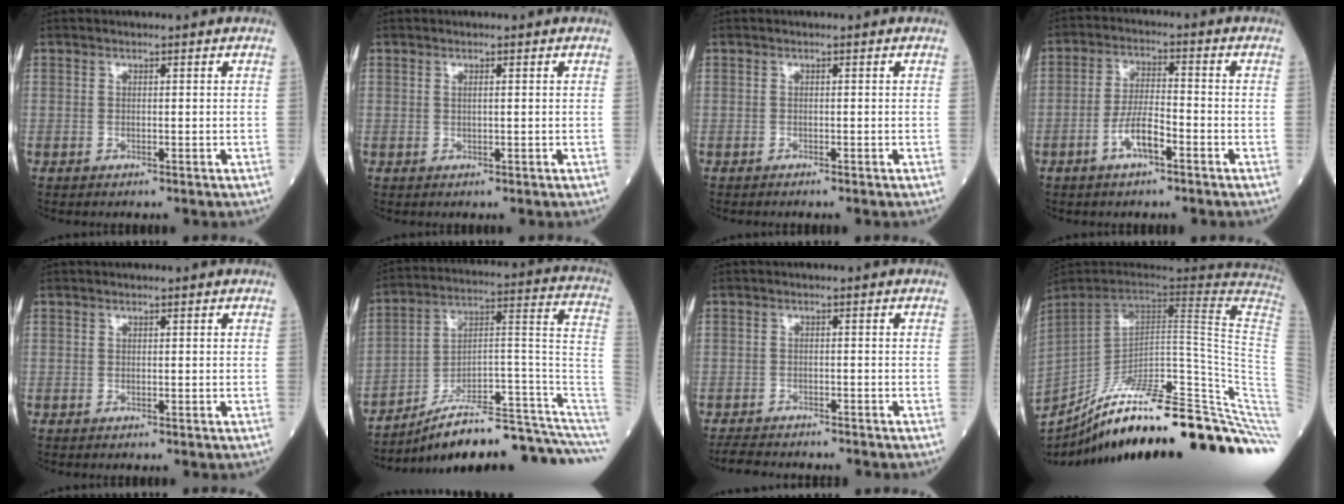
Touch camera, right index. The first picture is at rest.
{"total": 0.5, "force": [0.2, 0.0, 0.5], "torque": [-0.013, -0.001, 0.002]}
{"total": 0.5, "force": [-0.5, 0.0, 0.2], "torque": [-0.002, -0.001, -0.012]}
{"total": 5.7, "force": [-2.9, 1.3, 4.7], "torque": [-0.097, 0.006, -0.057]}
{"total": 0.0}
{"total": 21.4, "force": [-18.3, 1.3, 10.9], "torque": [-0.086, 0.057, -0.272]}
{"total": 1.6, "force": [-1.4, 0.5, 0.5], "torque": [-0.011, -0.003, -0.021]}
{"total": 35.3, "force": [-26.9, 1.4, 22.9], "torque": [-0.212, -0.045, -0.375]}